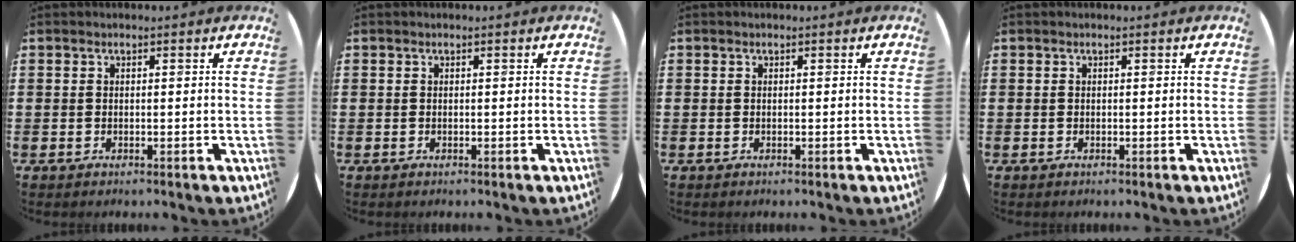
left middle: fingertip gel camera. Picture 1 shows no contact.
{"total": 0.0}
{"total": 0.0}
{"total": 0.0}